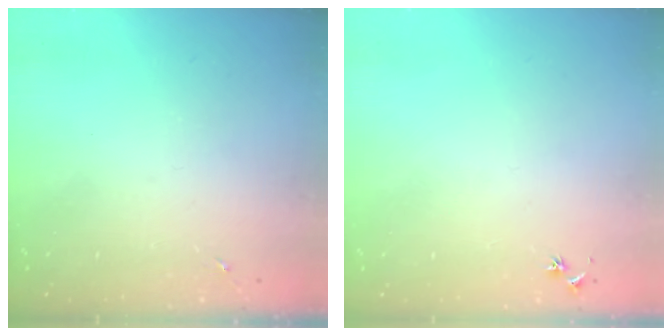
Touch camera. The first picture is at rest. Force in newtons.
{"total": 3.0, "press": 2.9, "slide": 0.4}